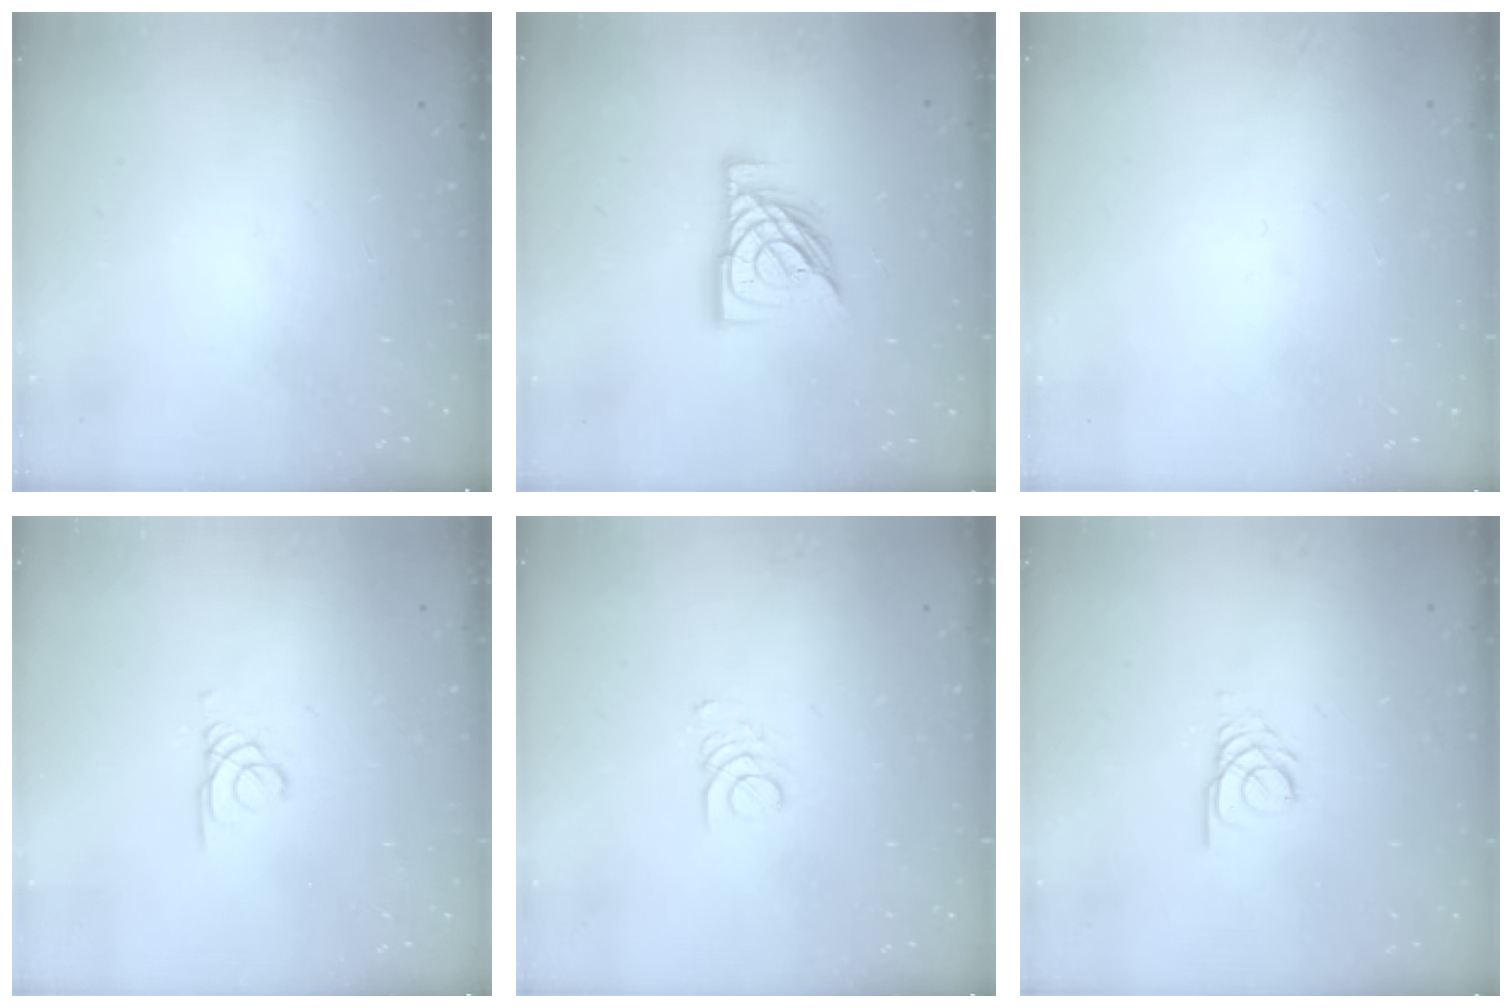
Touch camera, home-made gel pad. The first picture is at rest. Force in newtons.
{"total": 13.2, "press": 13.2, "slide": 1.1}
{"total": 0.0}
{"total": 1.7, "press": 1.7, "slide": 0.1}
{"total": 1.6, "press": 1.6, "slide": 0.1}
{"total": 3.5, "press": 3.5, "slide": 0.4}